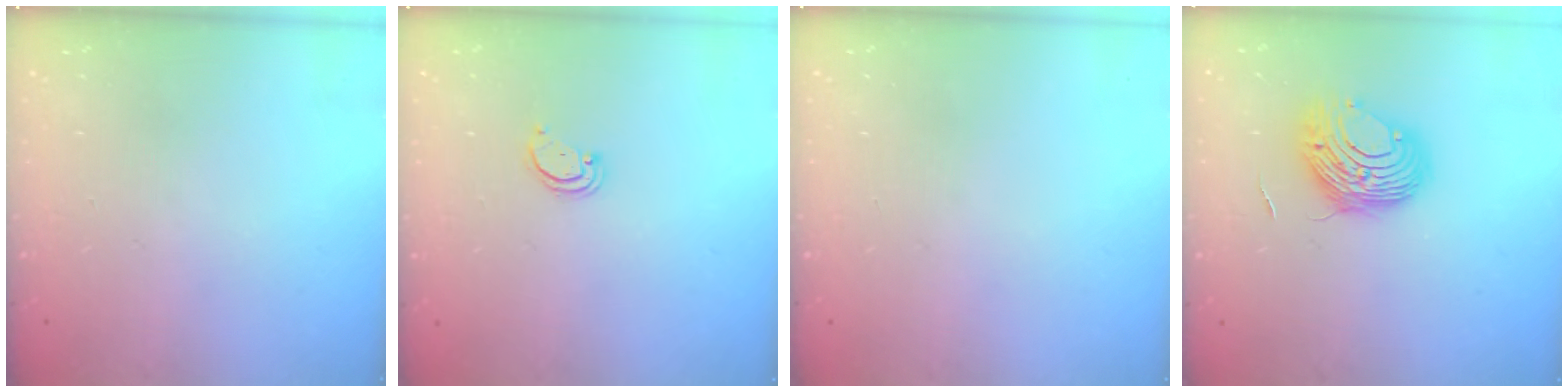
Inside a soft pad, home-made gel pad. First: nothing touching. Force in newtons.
{"total": 1.8, "press": 1.8, "slide": 0.2}
{"total": 0.0}
{"total": 9.3, "press": 9.3, "slide": 0.6}